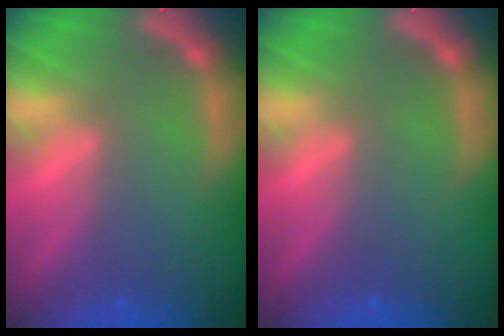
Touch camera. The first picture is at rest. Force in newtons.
{"total": 0.0}